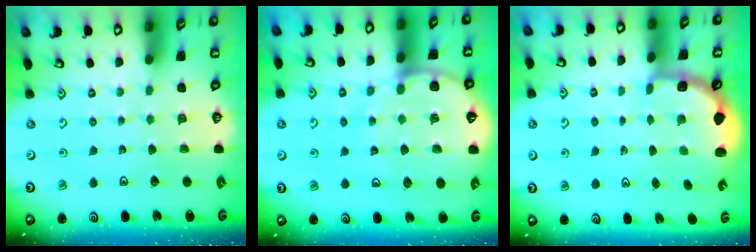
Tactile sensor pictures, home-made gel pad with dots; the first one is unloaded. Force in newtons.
{"total": 10.6, "press": 10.5, "slide": 1.4}
{"total": 2.8, "press": 2.3, "slide": 1.7}